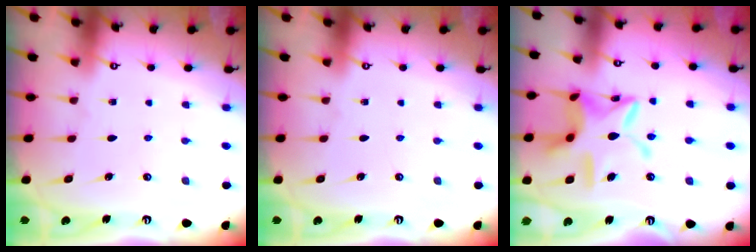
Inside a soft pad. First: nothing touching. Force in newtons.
{"total": 0.0}
{"total": 15.0, "press": 15.0, "slide": 1.3}